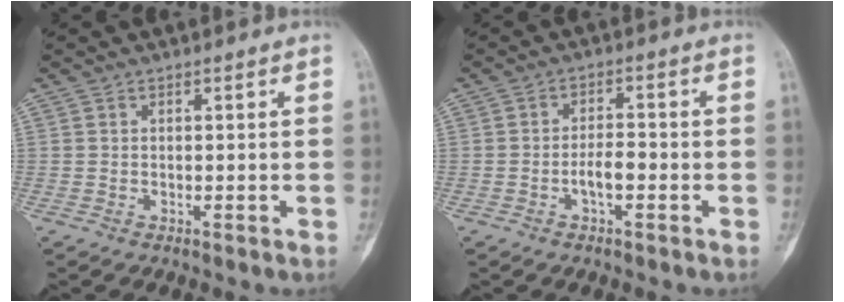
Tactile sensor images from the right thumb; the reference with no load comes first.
{"total": 3.9, "force": [-1.4, 1.6, 3.3], "torque": [-0.053, 0.016, -0.028]}